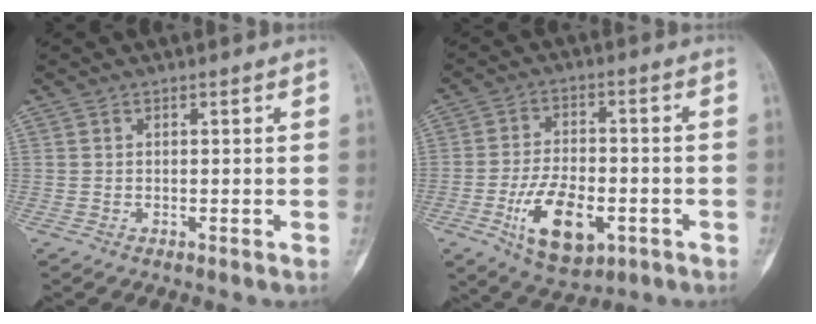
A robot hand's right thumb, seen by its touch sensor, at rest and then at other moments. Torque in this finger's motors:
{"motor_torque": [0.60, 0.52, 1.02, -0.41, 0.36]}